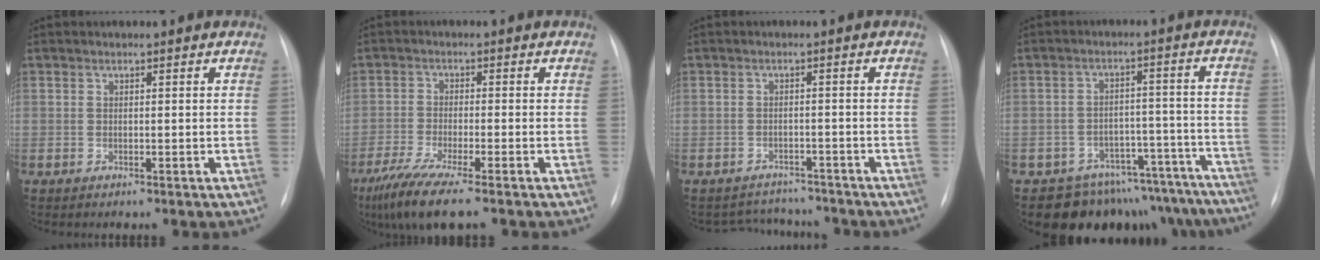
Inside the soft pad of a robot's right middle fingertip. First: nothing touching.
{"total": 8.5, "force": [-6.2, 0.0, 5.8], "torque": [-0.109, -0.026, -0.108]}
{"total": 5.2, "force": [-4.8, 1.8, -0.7], "torque": [0.009, 0.018, -0.066]}
{"total": 16.7, "force": [-15.1, 6.9, 2.0], "torque": [0.002, 0.053, -0.184]}